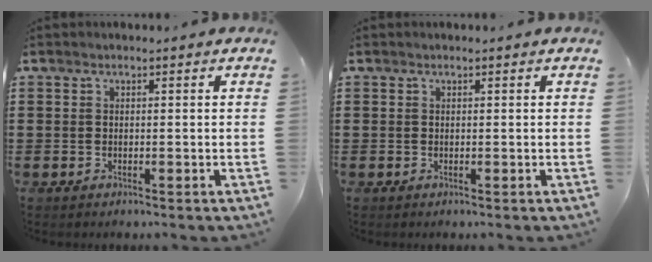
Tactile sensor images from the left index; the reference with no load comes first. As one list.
[{"total": 0.0}]